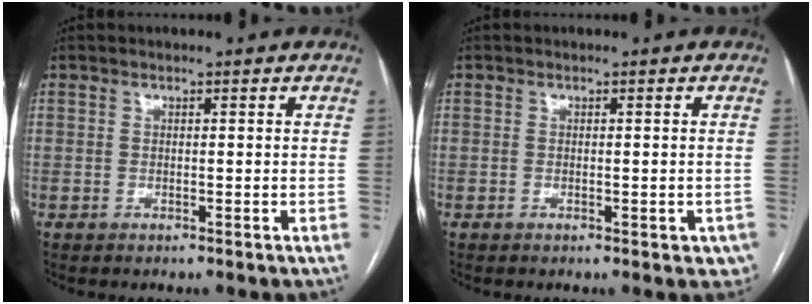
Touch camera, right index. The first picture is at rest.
{"total": 2.8, "force": [-1.0, 1.7, 2.0], "torque": [-0.007, 0.008, -0.006]}